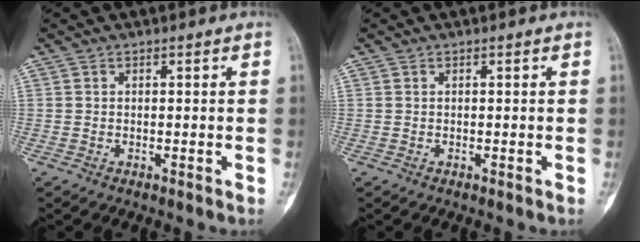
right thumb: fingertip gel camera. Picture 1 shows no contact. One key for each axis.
{"total": 0.0}